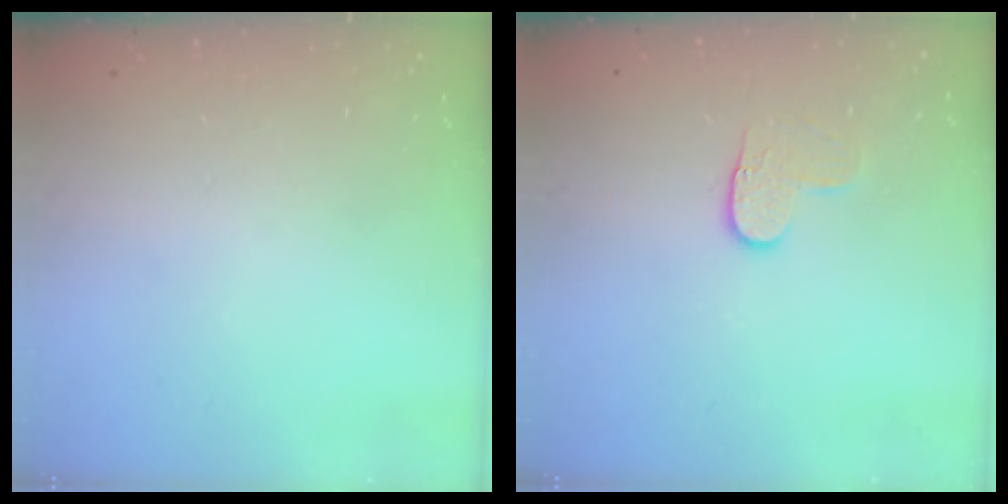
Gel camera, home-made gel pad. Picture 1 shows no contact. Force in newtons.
{"total": 3.8, "press": 3.8, "slide": 0.4}